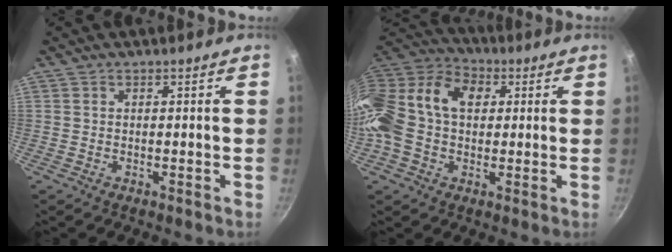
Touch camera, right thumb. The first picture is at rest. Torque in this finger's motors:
{"motor_torque": [1.15, 3.13, 1.21, -1.02, 0.38]}